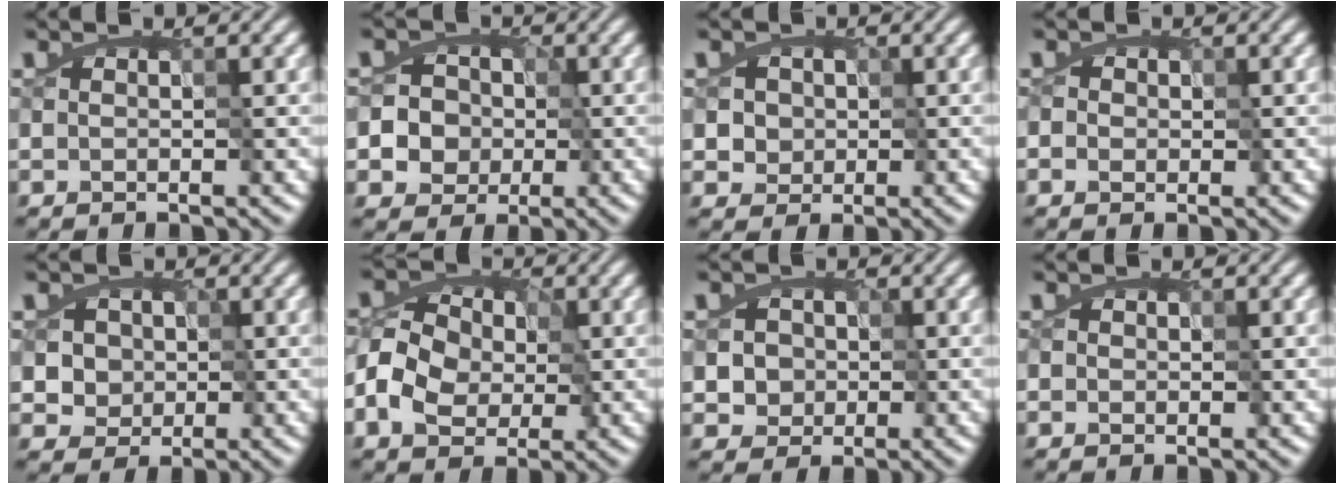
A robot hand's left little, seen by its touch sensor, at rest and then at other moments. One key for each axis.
{"total": 6.2, "fx": -1.7, "fy": 5.7, "fz": 1.8, "tx": -0.020, "ty": 0.027, "tz": -0.051}
{"total": 2.7, "fx": -0.2, "fy": 2.6, "fz": 0.7, "tx": -0.015, "ty": 0.003, "tz": 0.001}
{"total": 2.6, "fx": 0.5, "fy": 2.4, "fz": 1.0, "tx": -0.023, "ty": 0.007, "tz": 0.004}
{"total": 3.2, "fx": -0.2, "fy": 3.0, "fz": 1.1, "tx": -0.016, "ty": -0.001, "tz": 0.002}
{"total": 6.7, "fx": -2.3, "fy": 4.9, "fz": 3.9, "tx": -0.074, "ty": 0.012, "tz": -0.047}
{"total": 2.9, "fx": -0.6, "fy": 2.8, "fz": 0.7, "tx": -0.007, "ty": 0.005, "tz": -0.006}
{"total": 1.4, "fx": 0.7, "fy": 1.1, "fz": 0.6, "tx": -0.020, "ty": 0.004, "tz": 0.017}